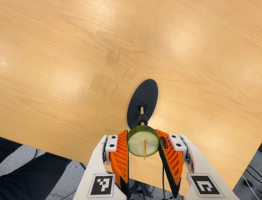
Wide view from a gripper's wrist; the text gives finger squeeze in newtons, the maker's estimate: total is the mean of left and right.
{"total": 10.2, "left": 9.9, "right": 10.5}